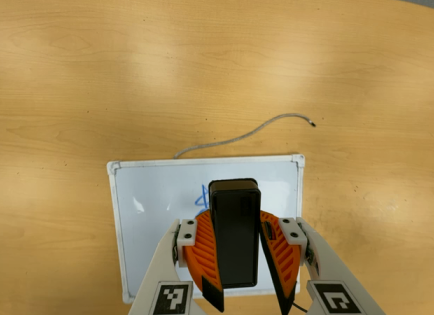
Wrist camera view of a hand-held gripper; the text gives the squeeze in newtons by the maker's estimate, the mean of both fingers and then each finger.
{"total": 8.8, "left": 9.1, "right": 8.4}